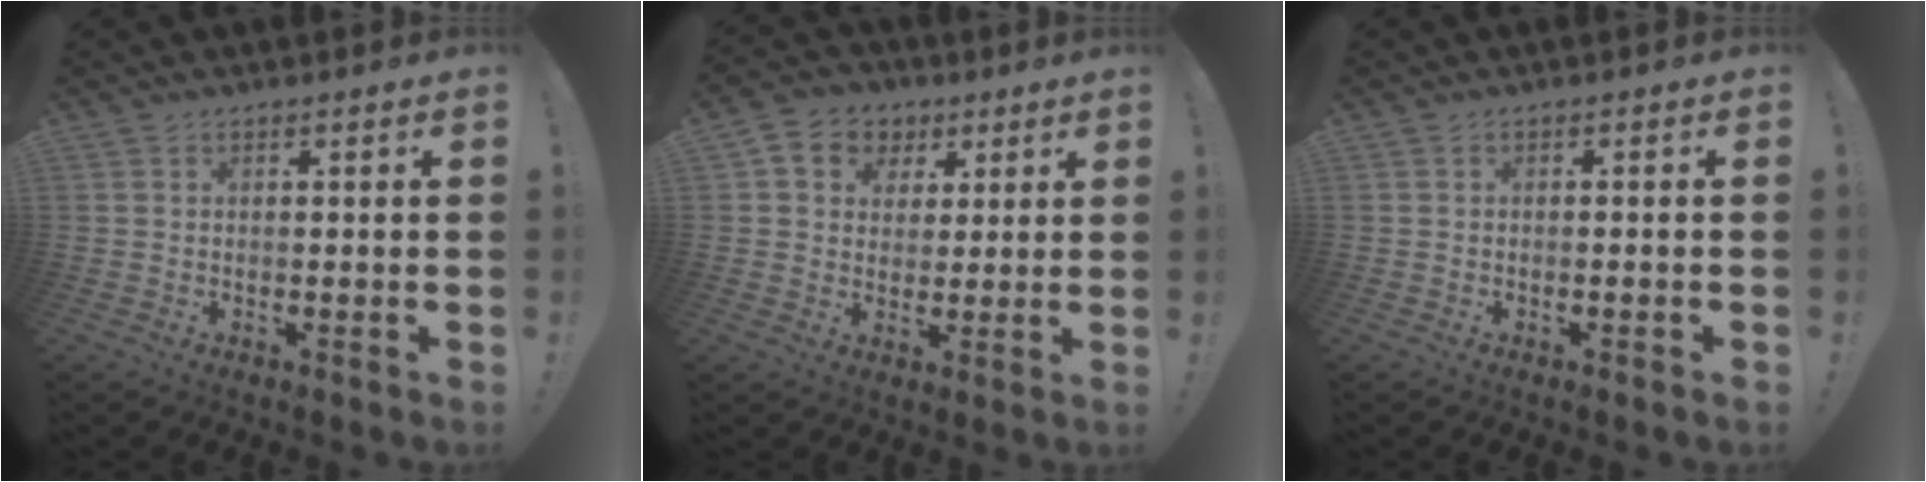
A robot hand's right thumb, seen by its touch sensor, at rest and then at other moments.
{"total": 8.3, "force": [2.6, 7.4, 2.7], "torque": [-0.037, -0.005, 0.055]}
{"total": 0.9, "force": [-0.6, -0.2, 0.6], "torque": [-0.008, -0.001, -0.010]}